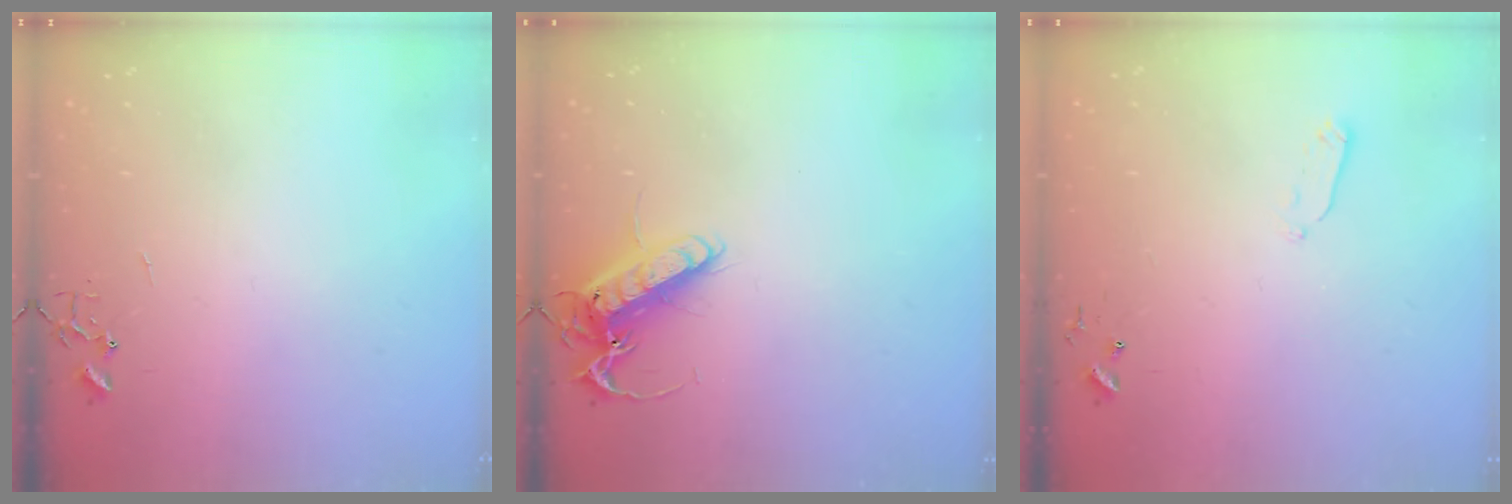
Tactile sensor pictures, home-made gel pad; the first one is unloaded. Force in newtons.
{"total": 14.4, "press": 14.2, "slide": 2.2}
{"total": 4.0, "press": 3.9, "slide": 0.9}